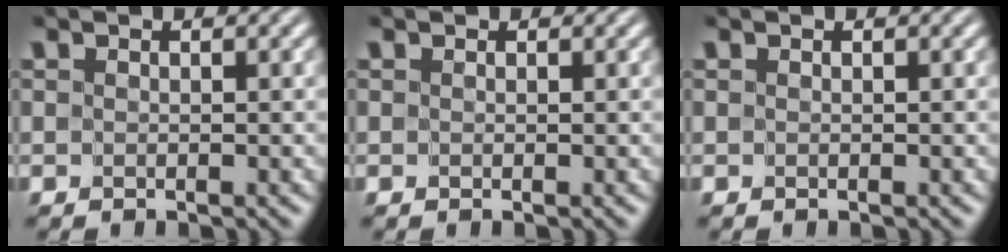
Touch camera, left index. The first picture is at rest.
{"total": 0.0}
{"total": 0.0}